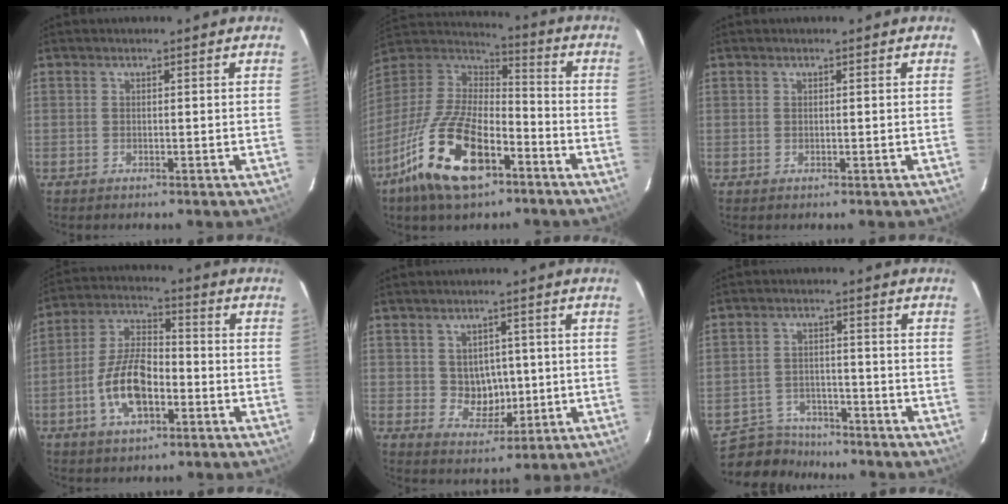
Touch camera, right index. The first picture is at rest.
{"total": 20.8, "force": [-11.3, 9.4, 14.7], "torque": [-0.305, -0.025, -0.206]}
{"total": 0.0}
{"total": 11.5, "force": [-4.2, 5.4, 9.3], "torque": [-0.193, 0.011, -0.074]}
{"total": 6.0, "force": [0.2, 5.4, 2.6], "torque": [-0.044, 0.004, 0.016]}
{"total": 7.7, "force": [-6.9, 3.4, 0.3], "torque": [-0.029, 0.015, -0.111]}